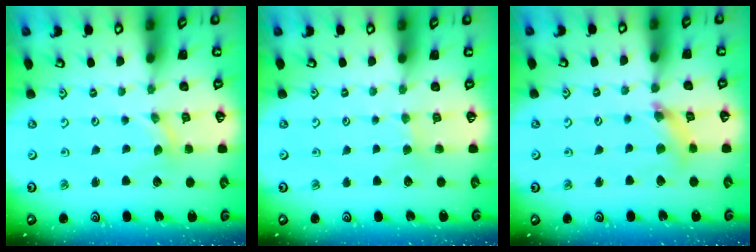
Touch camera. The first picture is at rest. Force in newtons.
{"total": 2.0, "press": 2.0, "slide": 0.5}
{"total": 5.9, "press": 5.9, "slide": 0.7}